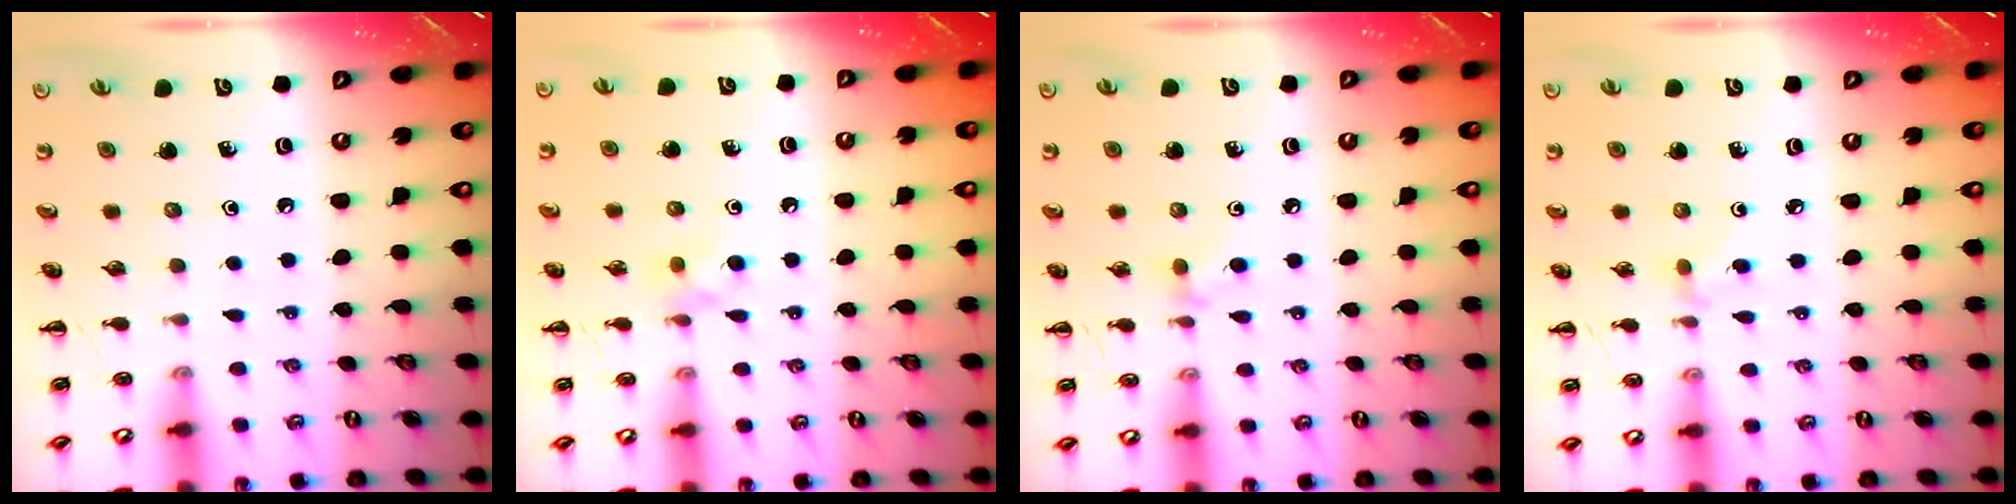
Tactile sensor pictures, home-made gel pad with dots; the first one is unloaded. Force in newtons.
{"total": 4.6, "press": 4.3, "slide": 1.7}
{"total": 5.0, "press": 4.6, "slide": 1.9}
{"total": 2.7, "press": 2.5, "slide": 1.0}